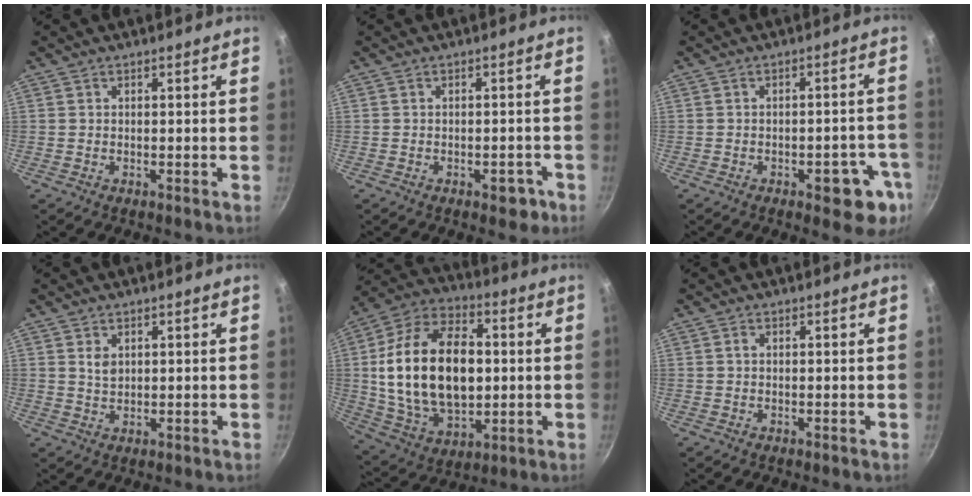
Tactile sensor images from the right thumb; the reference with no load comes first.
{"total": 2.0, "force": [-1.1, 1.0, 1.3], "torque": [-0.013, 0.011, -0.010]}
{"total": 9.0, "force": [-3.9, 4.0, 7.0], "torque": [-0.051, 0.020, -0.045]}
{"total": 2.4, "force": [0.9, 1.6, 1.6], "torque": [-0.025, -0.005, 0.019]}
{"total": 24.8, "force": [1.2, 15.5, 19.3], "torque": [-0.330, 0.011, 0.025]}
{"total": 0.5, "force": [0.1, 0.3, 0.4], "torque": [-0.008, 0.002, 0.001]}